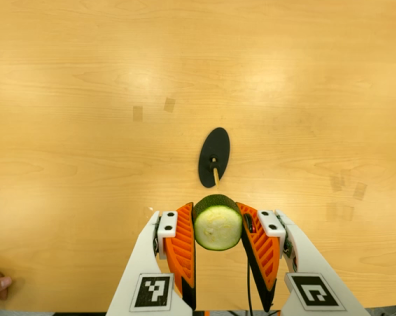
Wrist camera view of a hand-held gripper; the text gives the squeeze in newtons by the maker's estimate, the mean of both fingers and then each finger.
{"total": 11.5, "left": 11.8, "right": 11.3}